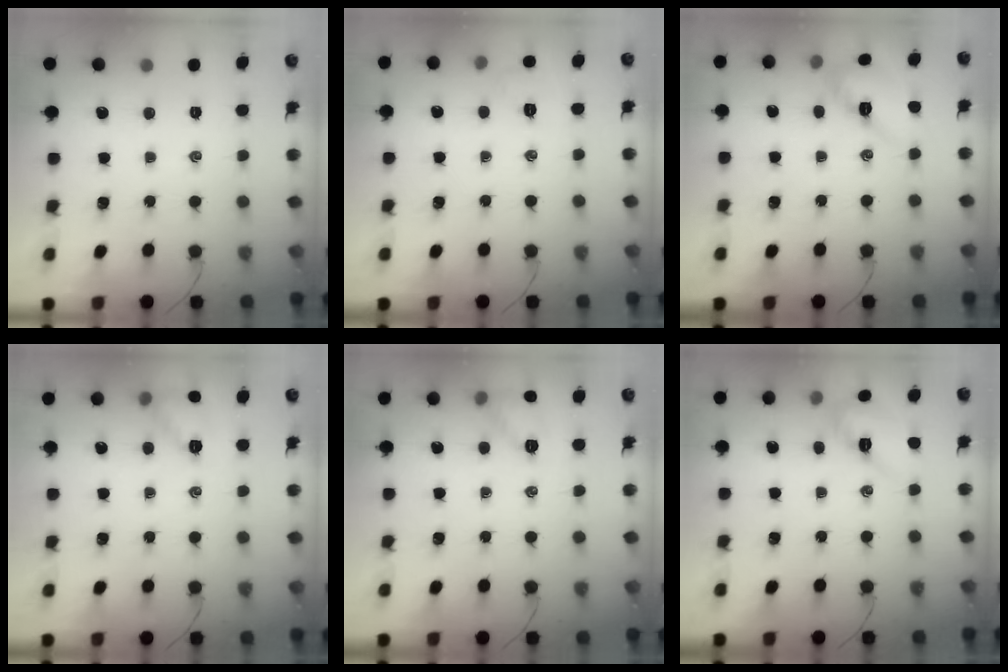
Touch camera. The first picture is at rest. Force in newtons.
{"total": 5.6, "press": 5.4, "slide": 1.5}
{"total": 7.8, "press": 7.7, "slide": 0.3}
{"total": 10.0, "press": 9.8, "slide": 1.7}
{"total": 8.8, "press": 8.7, "slide": 0.7}
{"total": 7.1, "press": 7.1, "slide": 0.1}